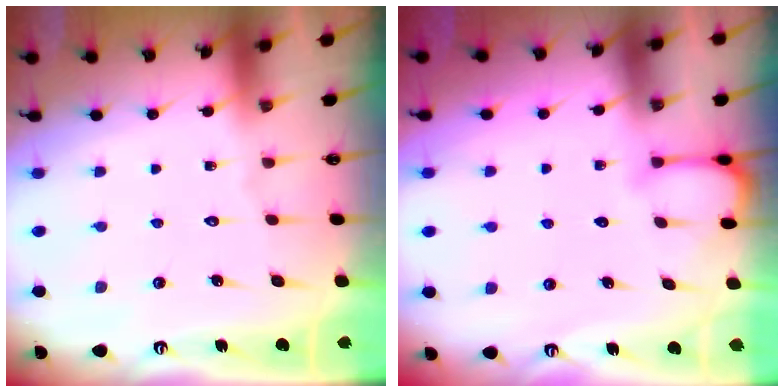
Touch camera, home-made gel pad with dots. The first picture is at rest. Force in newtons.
{"total": 2.8, "press": 2.8, "slide": 0.1}